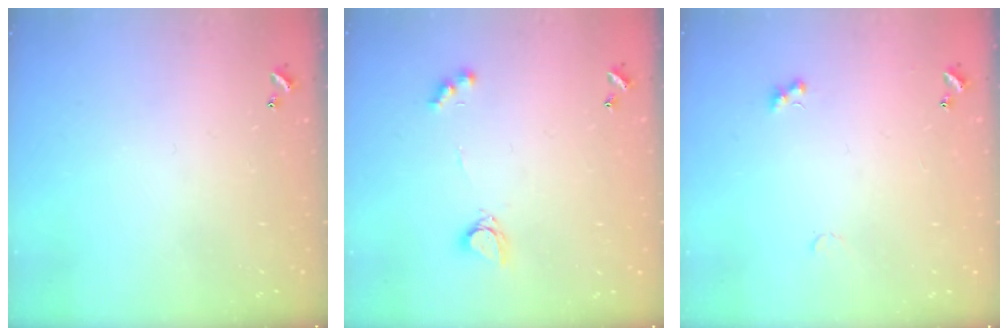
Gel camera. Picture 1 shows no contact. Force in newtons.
{"total": 4.7, "press": 4.7, "slide": 0.4}
{"total": 1.7, "press": 1.6, "slide": 0.5}